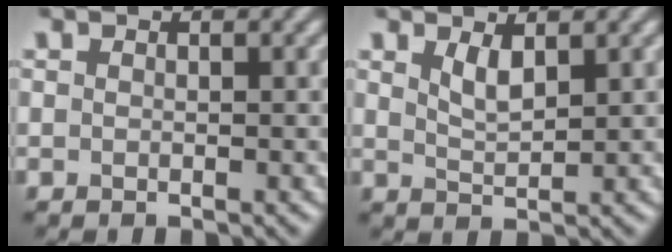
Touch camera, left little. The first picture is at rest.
{"total": 1.9, "force": [1.2, 0.6, 1.4], "torque": [-0.031, -0.005, 0.027]}